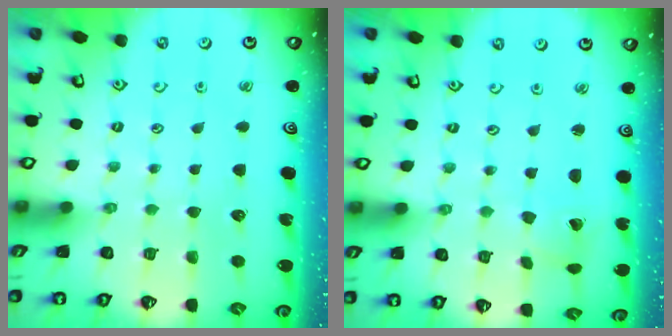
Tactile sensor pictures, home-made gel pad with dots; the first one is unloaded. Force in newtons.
{"total": 2.9, "press": 2.9, "slide": 0.3}